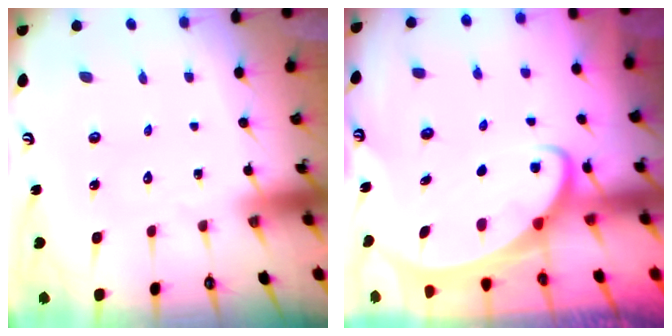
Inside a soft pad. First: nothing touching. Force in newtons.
{"total": 2.8, "press": 2.7, "slide": 0.3}